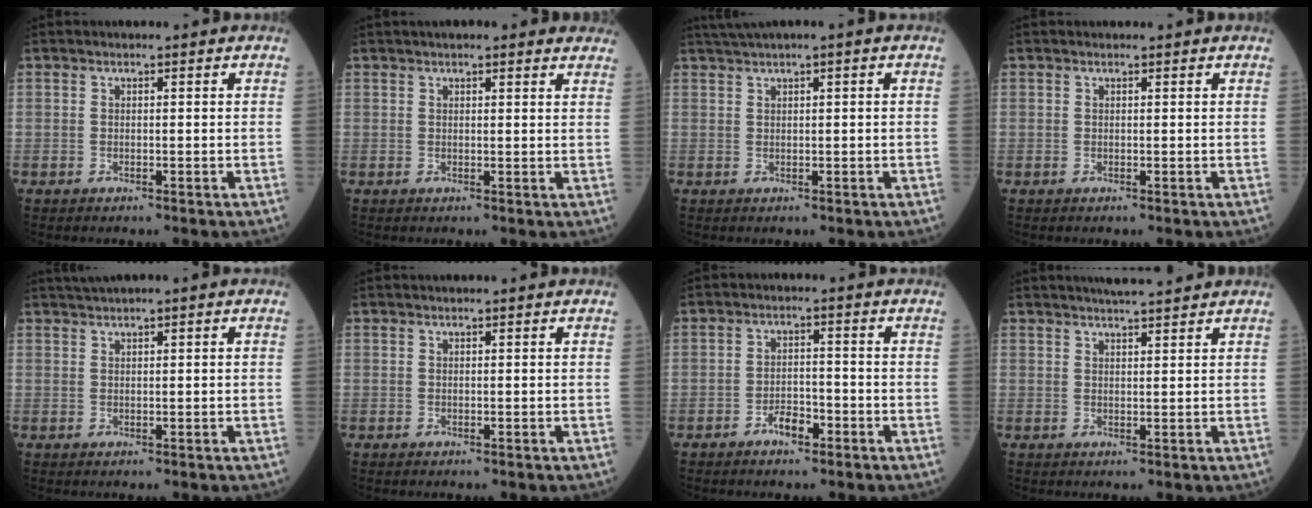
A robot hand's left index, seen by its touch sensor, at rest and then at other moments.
{"total": 8.8, "force": [7.7, 1.7, 4.0], "torque": [-0.040, 0.021, 0.083]}
{"total": 2.4, "force": [1.5, -0.2, 1.9], "torque": [-0.042, 0.017, 0.035]}
{"total": 0.7, "force": [0.7, 0.1, 0.0], "torque": [-0.007, 0.010, 0.011]}
{"total": 2.3, "force": [1.5, -0.1, 1.7], "torque": [-0.037, 0.017, 0.031]}
{"total": 0.0}
{"total": 3.3, "force": [-2.2, 1.4, 2.0], "torque": [-0.037, 0.005, -0.041]}
{"total": 4.8, "force": [4.4, 0.1, 2.1], "torque": [-0.032, 0.017, 0.064]}